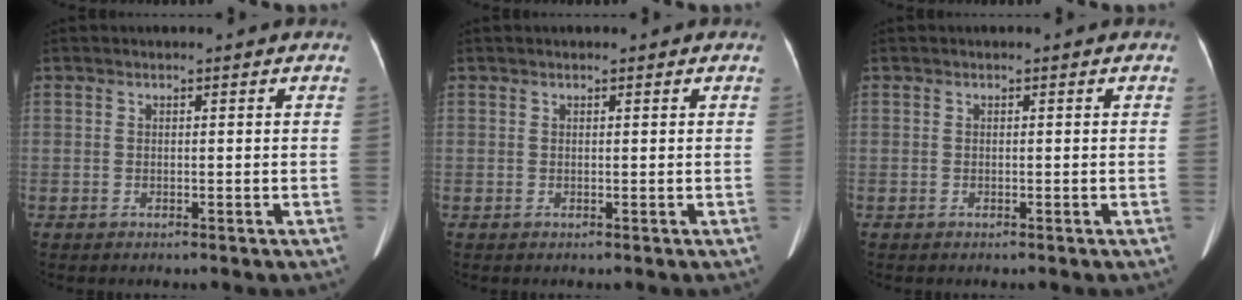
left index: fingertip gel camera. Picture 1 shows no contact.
{"total": 0.6, "force": [0.5, 0.2, 0.3], "torque": [-0.007, 0.009, 0.008]}
{"total": 0.0}